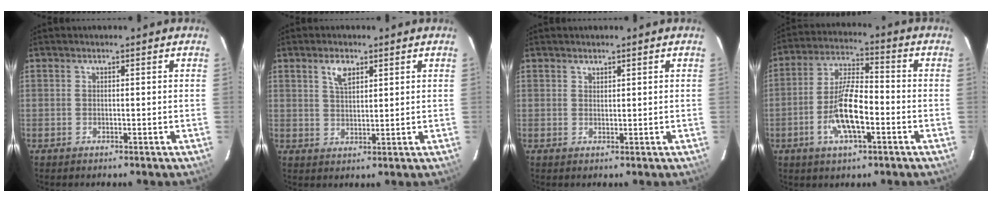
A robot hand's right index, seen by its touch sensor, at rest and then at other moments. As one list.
[{"total": 4.0, "force": [2.3, 1.9, 2.7], "torque": [-0.048, 0.006, 0.044]}, {"total": 0.9, "force": [0.8, 0.4, 0.0], "torque": [-0.001, 0.001, 0.016]}, {"total": 10.9, "force": [-3.8, 3.5, 9.6], "torque": [-0.193, 0.000, -0.071]}]